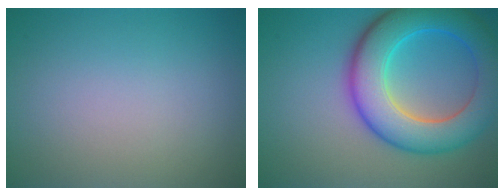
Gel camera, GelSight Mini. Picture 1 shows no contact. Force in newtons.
{"total": 9.4, "press": 9.4, "slide": 0.3}